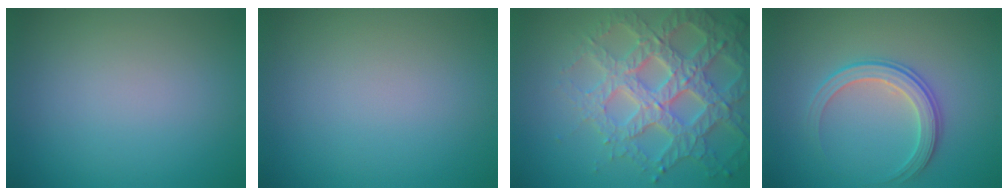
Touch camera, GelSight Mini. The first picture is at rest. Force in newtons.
{"total": 0.0}
{"total": 6.9, "press": 6.7, "slide": 1.8}
{"total": 3.0, "press": 2.8, "slide": 0.9}